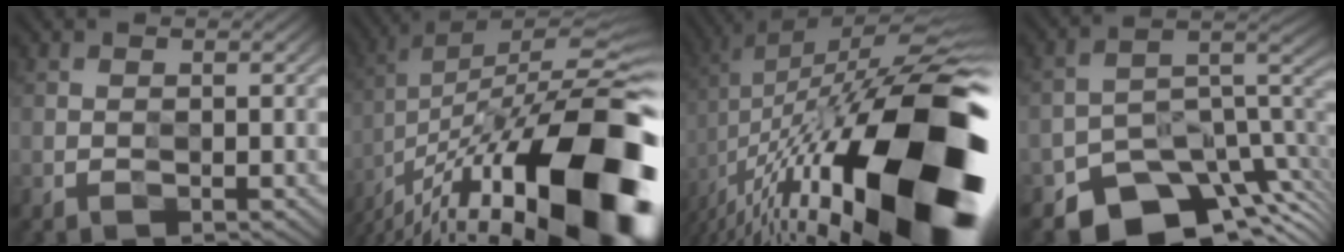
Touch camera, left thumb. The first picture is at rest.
{"total": 20.4, "force": [-11.6, 7.3, 15.2], "torque": [-0.219, 0.016, -0.182]}
{"total": 20.8, "force": [-6.0, 7.1, 18.7], "torque": [-0.303, 0.015, -0.111]}
{"total": 11.9, "force": [-9.6, 5.8, 4.0], "torque": [-0.050, -0.012, -0.155]}